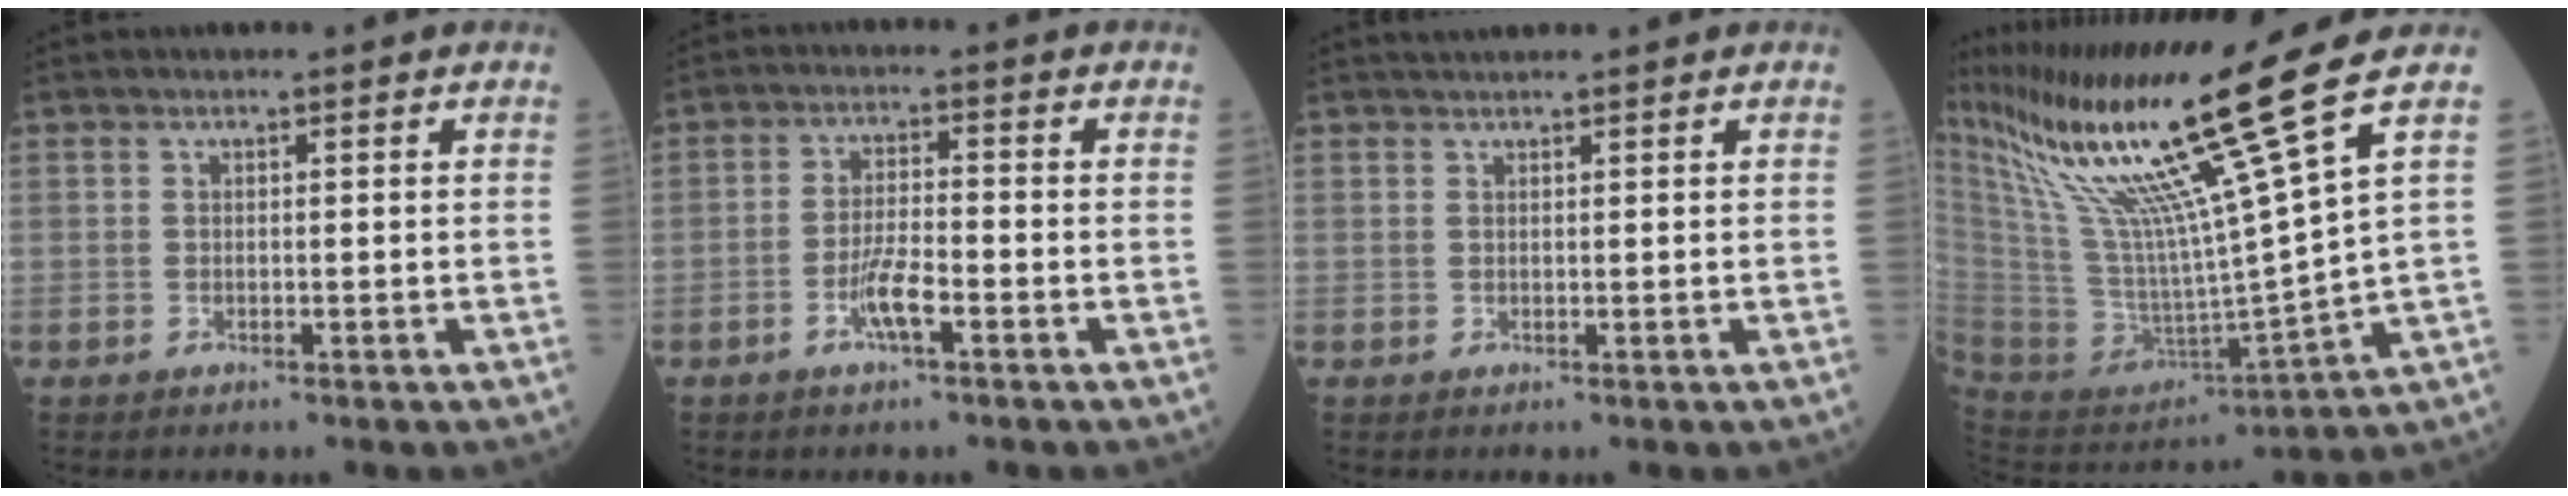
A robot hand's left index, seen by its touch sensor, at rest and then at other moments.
{"total": 4.6, "force": [-2.3, 0.6, 3.9], "torque": [-0.078, -0.004, -0.048]}
{"total": 1.4, "force": [1.4, -0.1, 0.4], "torque": [-0.007, 0.018, 0.030]}
{"total": 21.4, "force": [14.1, -3.6, 15.6], "torque": [-0.283, -0.045, 0.262]}